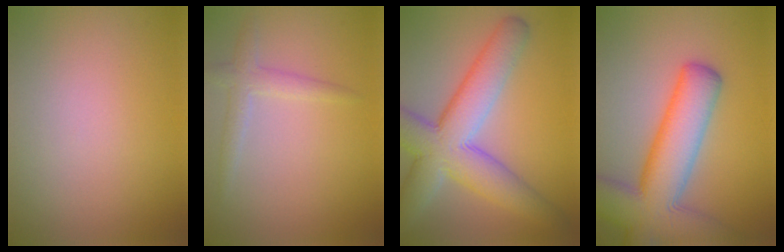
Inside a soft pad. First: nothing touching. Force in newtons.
{"total": 2.1, "press": 2.1, "slide": 0.1}
{"total": 9.6, "press": 9.6, "slide": 0.8}
{"total": 11.3, "press": 11.2, "slide": 0.8}